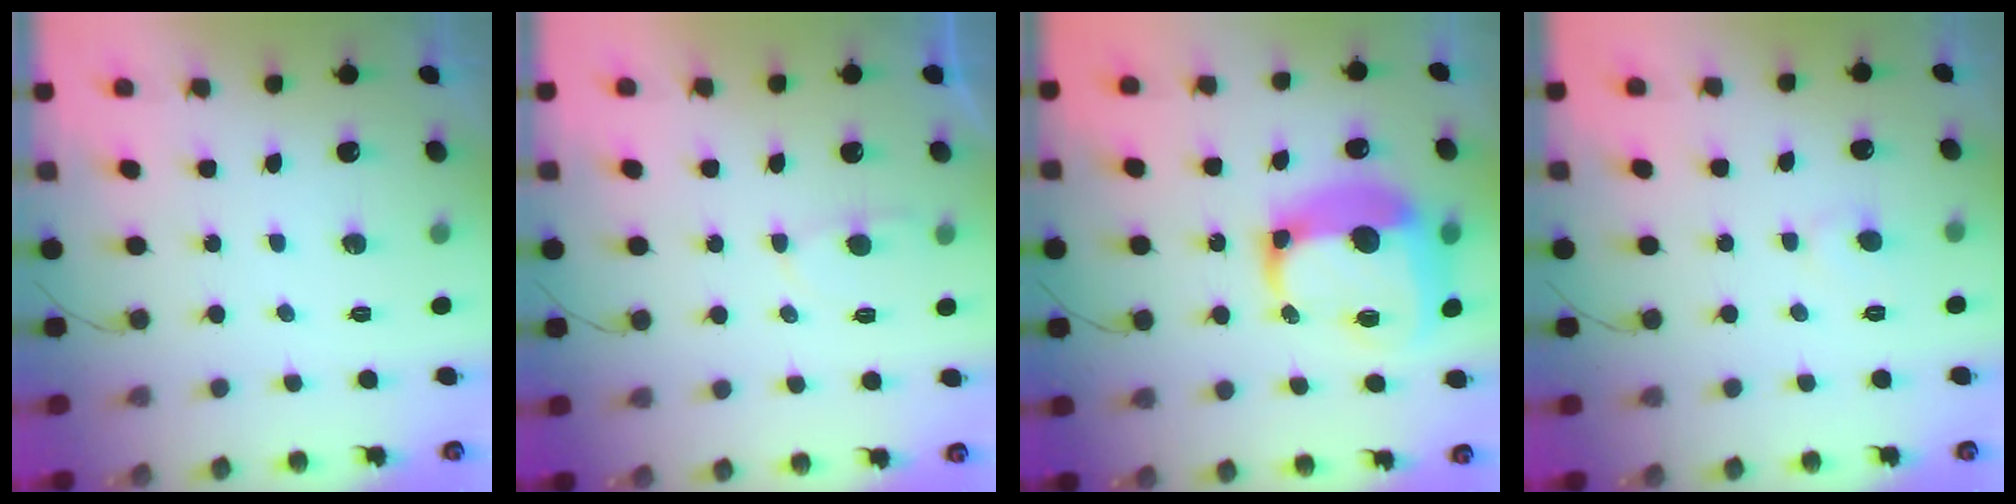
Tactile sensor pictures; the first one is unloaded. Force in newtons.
{"total": 3.0, "press": 2.9, "slide": 0.5}
{"total": 18.5, "press": 18.2, "slide": 3.1}
{"total": 3.7, "press": 3.7, "slide": 0.4}